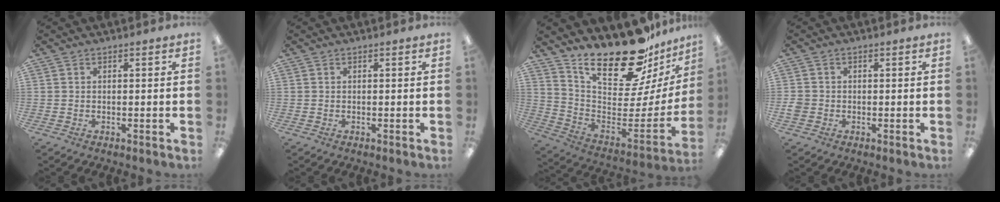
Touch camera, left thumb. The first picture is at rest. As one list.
[{"total": 0.0}, {"total": 25.1, "force": [19.7, 7.9, 13.3], "torque": [-0.198, -0.147, 0.337]}, {"total": 2.2, "force": [-0.5, 2.0, 0.8], "torque": [-0.011, 0.004, -0.009]}]